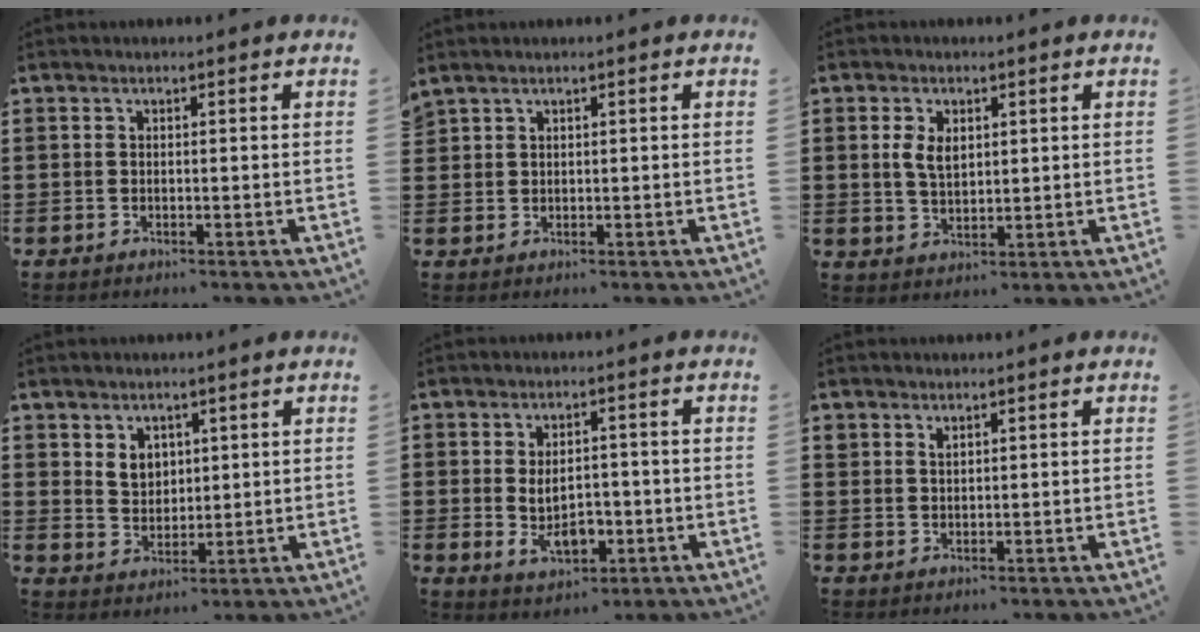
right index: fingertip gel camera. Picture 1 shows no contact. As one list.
[{"total": 0.9, "force": [0.8, 0.4, 0.2], "torque": [-0.006, 0.000, 0.015]}, {"total": 3.9, "force": [1.0, 2.4, 2.9], "torque": [-0.063, 0.009, 0.017]}, {"total": 4.1, "force": [2.3, 3.1, 1.3], "torque": [-0.037, 0.011, 0.043]}, {"total": 6.5, "force": [-1.0, 3.8, 5.2], "torque": [-0.093, 0.000, -0.023]}, {"total": 1.2, "force": [1.0, 0.6, 0.3], "torque": [-0.007, 0.000, 0.020]}]